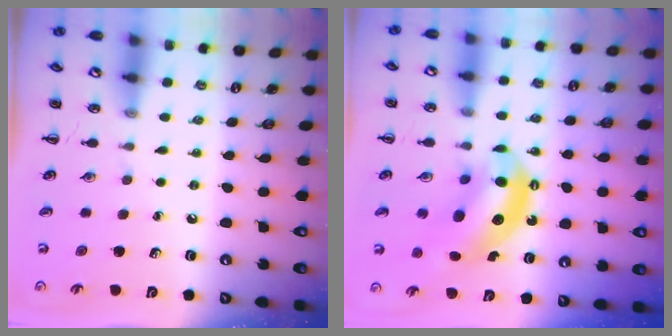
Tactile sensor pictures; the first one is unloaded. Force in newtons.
{"total": 11.4, "press": 11.0, "slide": 3.0}